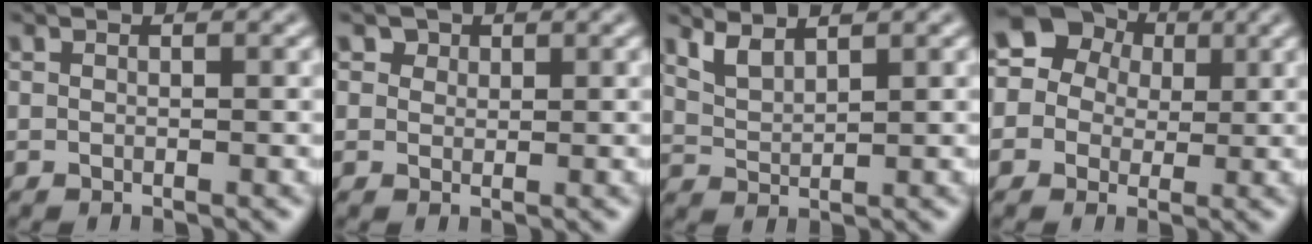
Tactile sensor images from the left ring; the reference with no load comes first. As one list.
[{"total": 1.7, "force": [1.2, 1.2, 0.5], "torque": [-0.009, -0.008, 0.017]}, {"total": 2.3, "force": [2.0, 0.5, 1.0], "torque": [-0.024, -0.003, 0.045]}, {"total": 12.7, "force": [3.8, 11.3, 4.4], "torque": [-0.112, 0.054, 0.029]}]